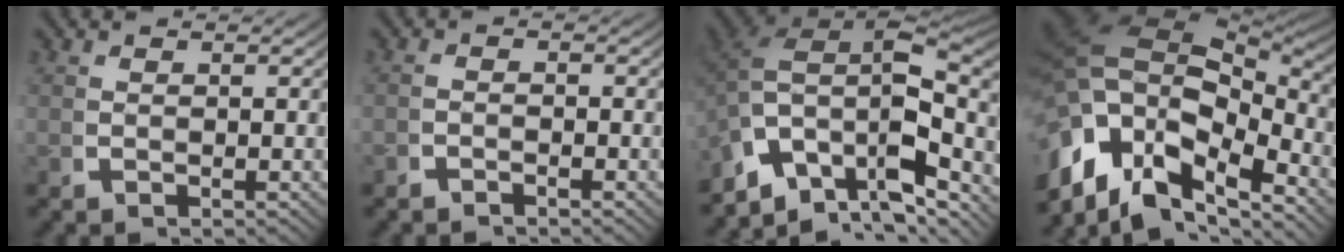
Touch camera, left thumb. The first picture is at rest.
{"total": 1.2, "force": [-1.1, 0.4, 0.1], "torque": [0.001, -0.002, -0.023]}
{"total": 15.9, "force": [-0.4, 10.1, 12.3], "torque": [-0.228, -0.034, 0.002]}
{"total": 19.0, "force": [0.8, 13.1, 13.7], "torque": [-0.258, -0.018, 0.009]}